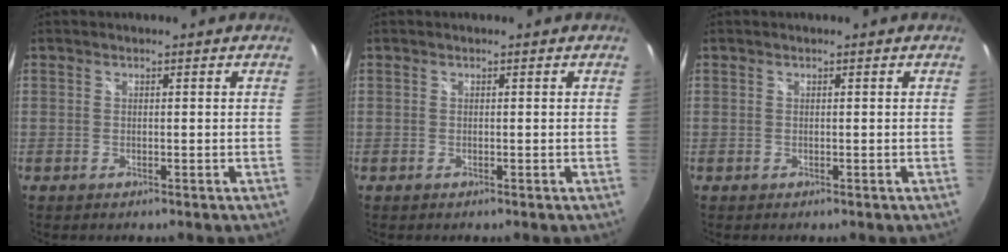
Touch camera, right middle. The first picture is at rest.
{"total": 0.0}
{"total": 0.0}